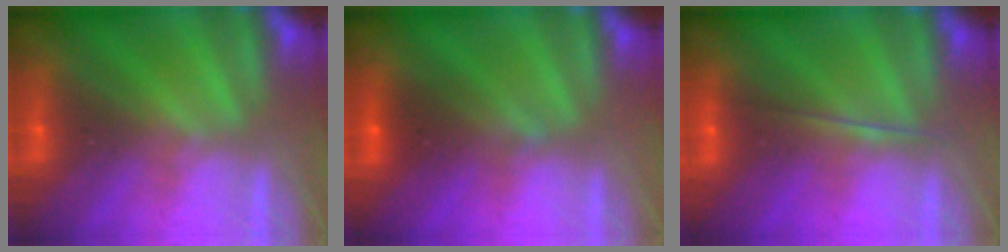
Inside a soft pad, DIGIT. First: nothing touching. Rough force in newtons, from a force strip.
{"total": 2.8}
{"total": 1.8}